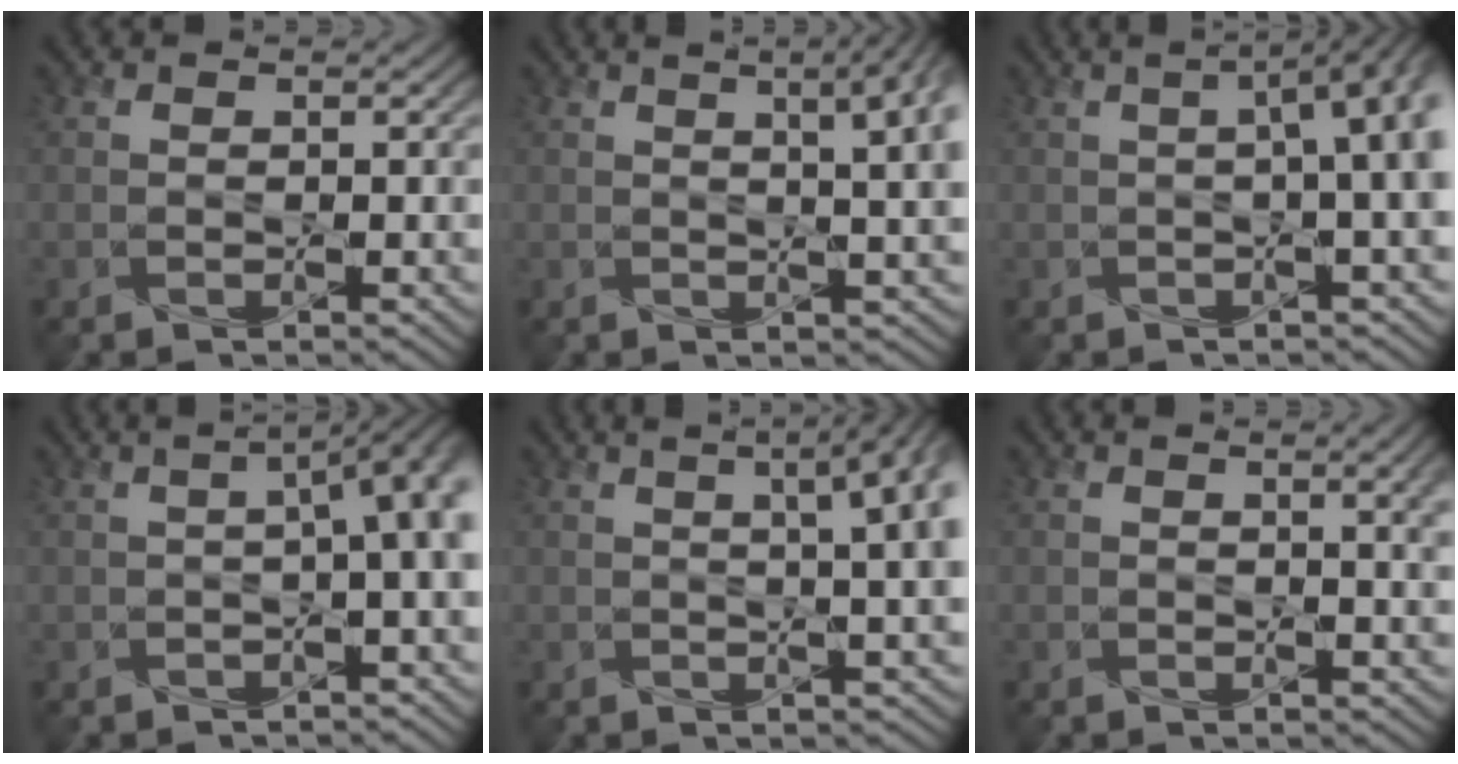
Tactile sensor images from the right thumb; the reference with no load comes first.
{"total": 8.6, "force": [2.9, 2.9, 7.5], "torque": [-0.078, 0.031, 0.023]}
{"total": 9.9, "force": [0.6, 3.0, 9.4], "torque": [-0.127, 0.018, -0.001]}
{"total": 8.5, "force": [-0.2, 2.7, 8.0], "torque": [-0.106, 0.010, -0.013]}
{"total": 9.3, "force": [2.2, 3.0, 8.5], "torque": [-0.091, 0.038, 0.014]}
{"total": 3.7, "force": [1.2, 0.9, 3.4], "torque": [-0.044, 0.004, 0.024]}